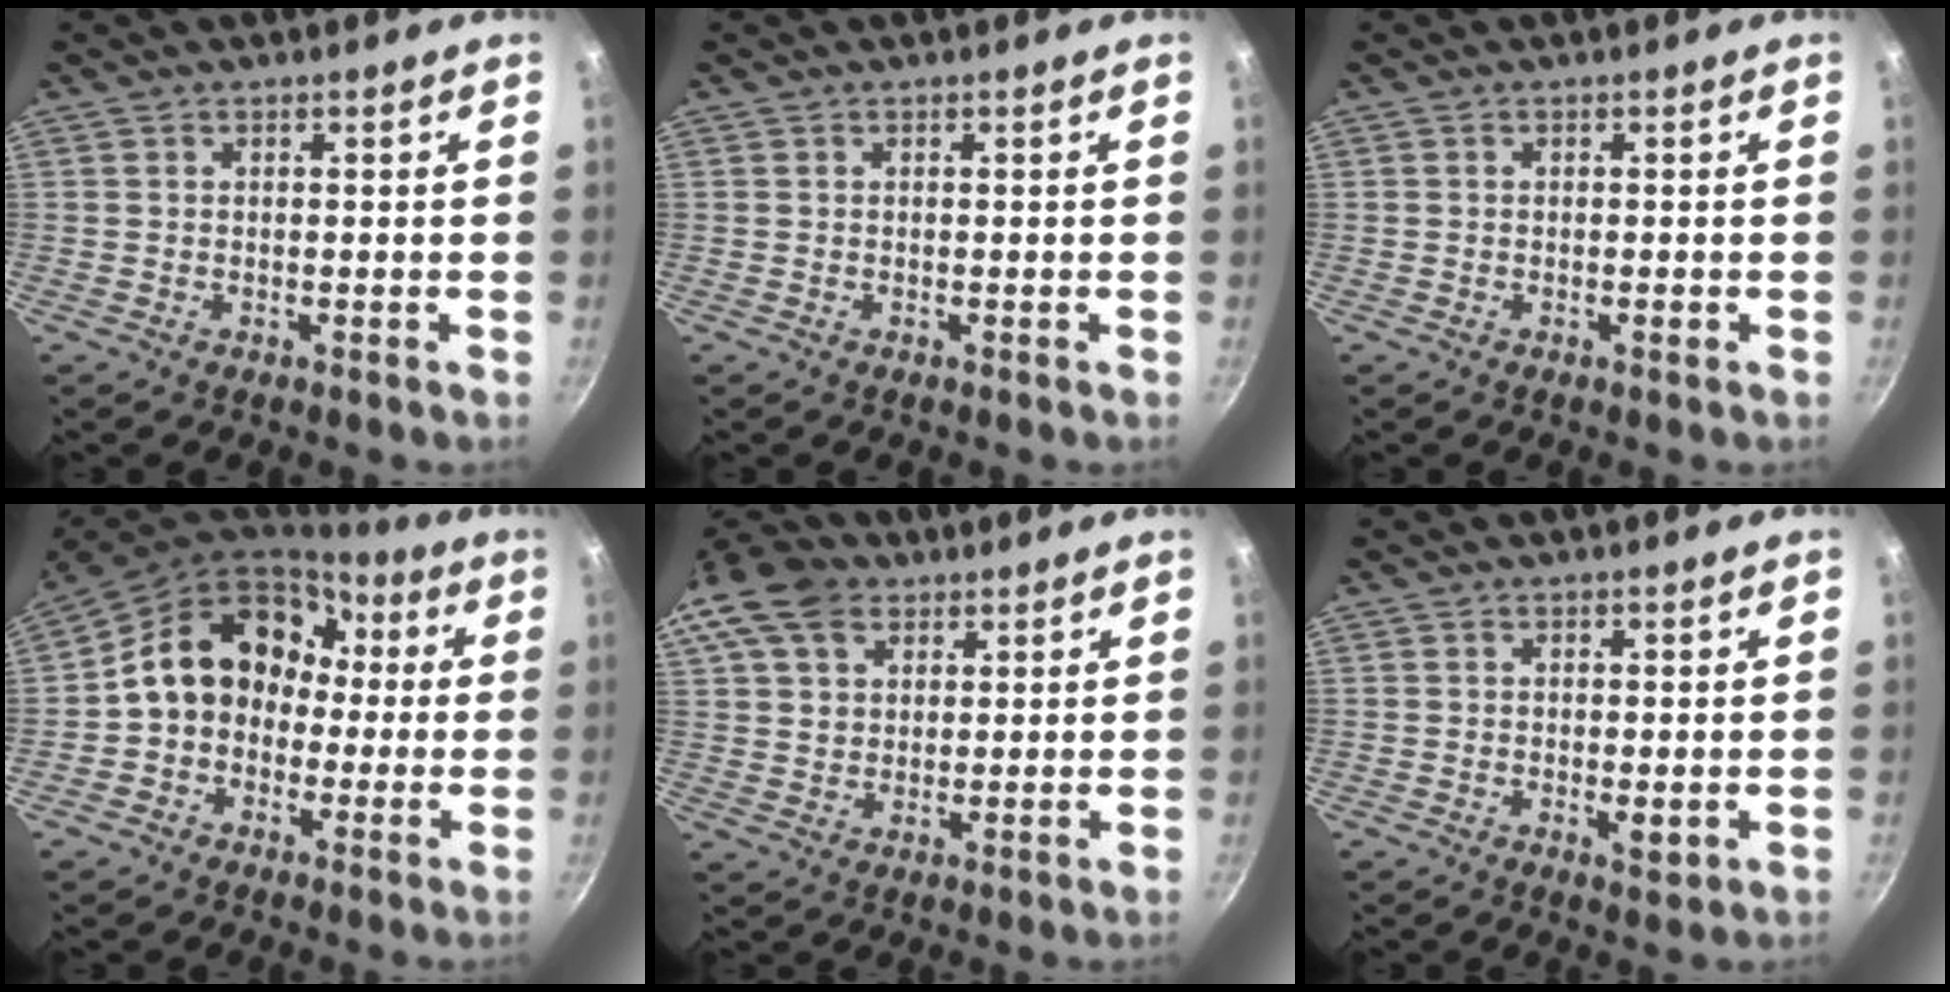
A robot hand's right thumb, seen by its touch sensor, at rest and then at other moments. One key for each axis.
{"total": 0.0}
{"total": 0.7, "fx": -0.3, "fy": 0.3, "fz": 0.6, "tx": -0.009, "ty": 0.003, "tz": -0.006}
{"total": 15.4, "fx": 1.0, "fy": 12.5, "fz": 9.0, "tx": -0.109, "ty": 0.056, "tz": 0.003}
{"total": 15.0, "fx": 7.1, "fy": 10.9, "fz": 7.5, "tx": -0.147, "ty": 0.012, "tz": 0.124}
{"total": 2.0, "fx": 0.0, "fy": 0.8, "fz": 1.8, "tx": -0.029, "ty": -0.007, "tz": 0.001}